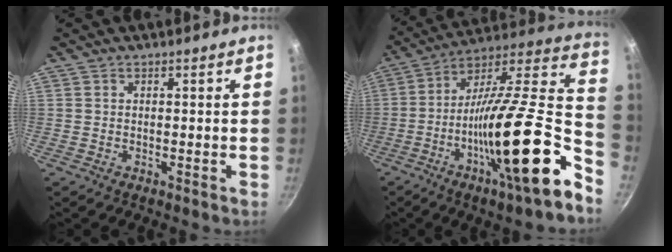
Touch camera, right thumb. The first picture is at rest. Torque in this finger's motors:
{"motor_torque": [2.25, -0.01, 2.77, 0.00, 0.72]}